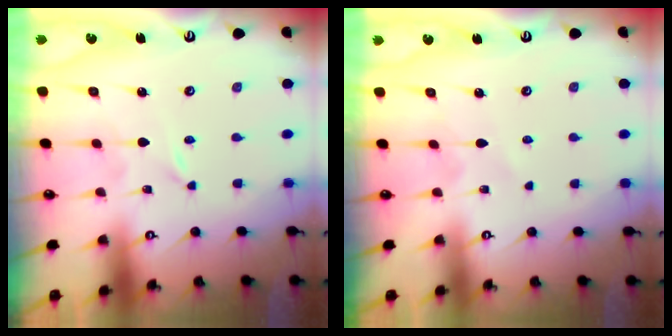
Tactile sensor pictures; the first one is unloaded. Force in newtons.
{"total": 3.9, "press": 3.8, "slide": 0.5}